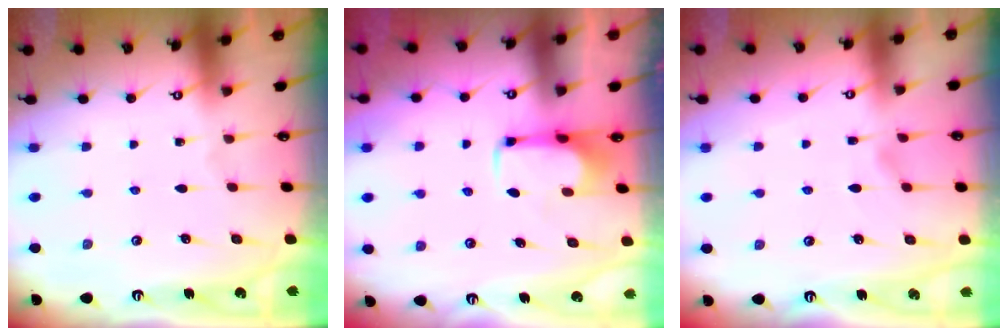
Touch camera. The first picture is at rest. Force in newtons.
{"total": 1.9, "press": 1.9, "slide": 0.3}
{"total": 1.1, "press": 0.6, "slide": 0.9}